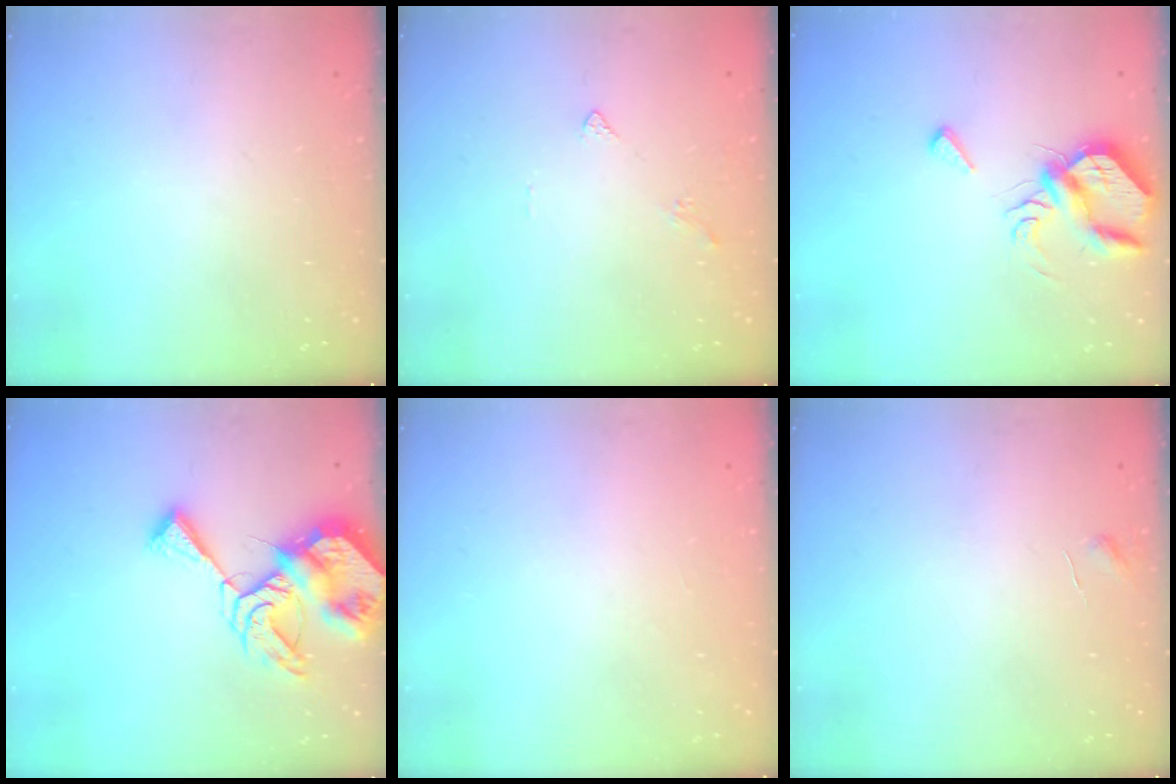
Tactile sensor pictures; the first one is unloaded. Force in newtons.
{"total": 2.0, "press": 1.9, "slide": 0.6}
{"total": 7.3, "press": 7.2, "slide": 0.7}
{"total": 11.4, "press": 11.3, "slide": 1.4}
{"total": 1.7, "press": 1.7, "slide": 0.1}
{"total": 3.9, "press": 3.9, "slide": 0.3}